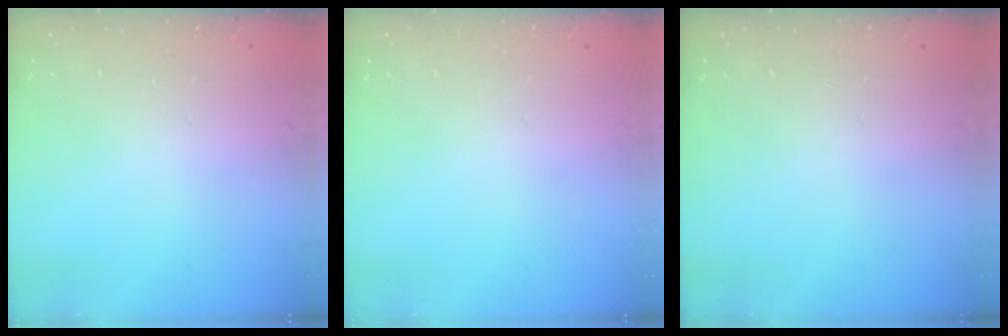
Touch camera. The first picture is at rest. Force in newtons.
{"total": 0.0}
{"total": 0.0}